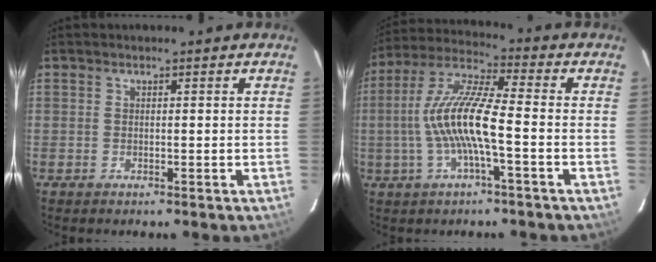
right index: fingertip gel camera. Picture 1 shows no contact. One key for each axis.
{"total": 11.9, "fx": -2.2, "fy": 1.5, "fz": 11.6, "tx": -0.236, "ty": 0.008, "tz": -0.044}